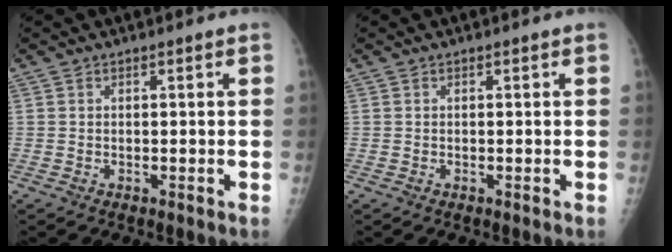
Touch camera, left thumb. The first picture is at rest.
{"total": 0.0}